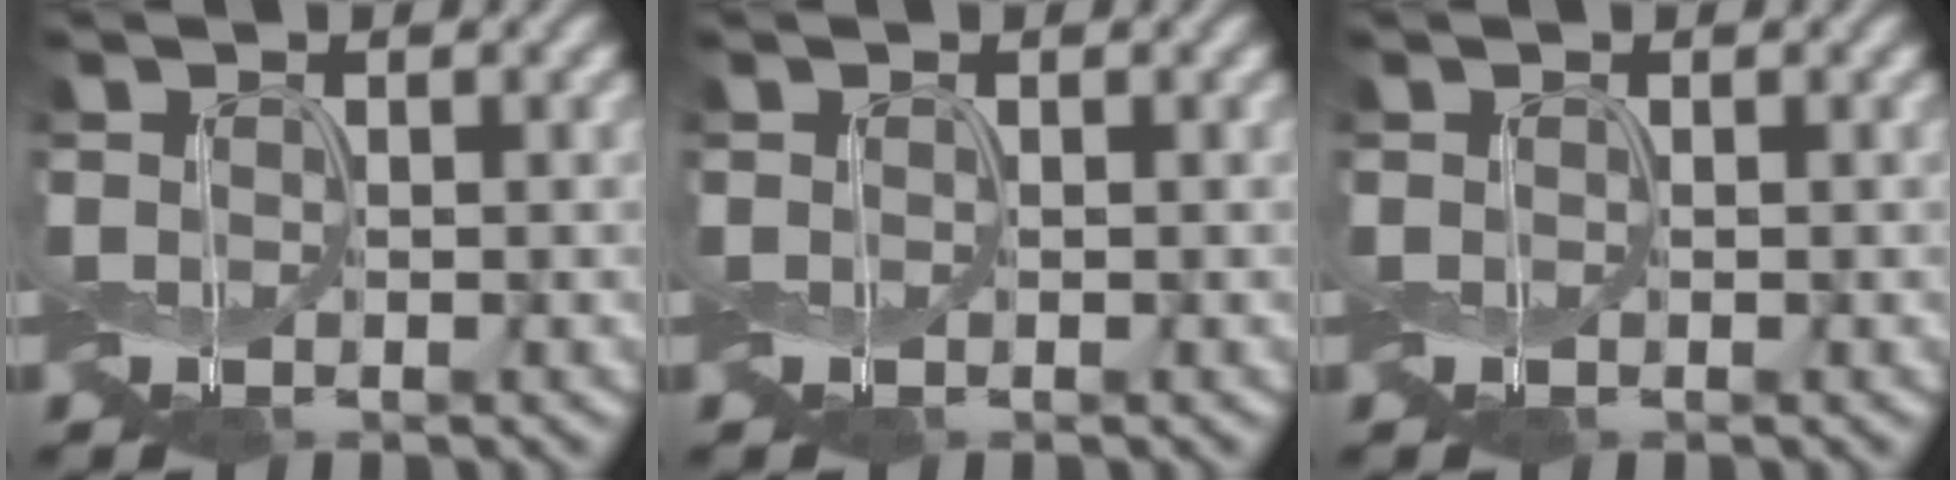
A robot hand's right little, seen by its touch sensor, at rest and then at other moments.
{"total": 0.0}
{"total": 0.0}